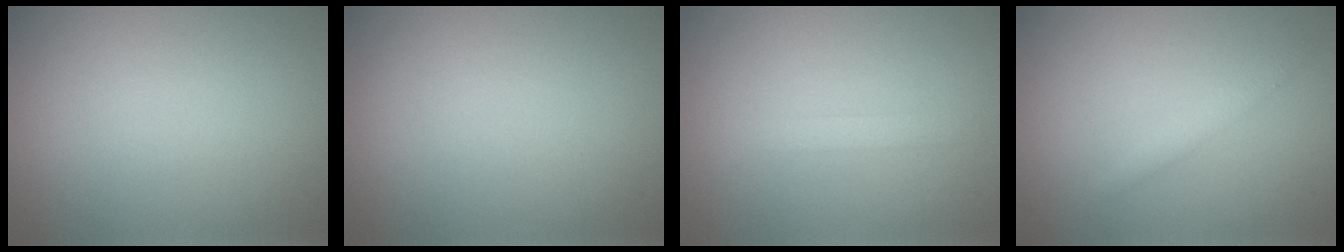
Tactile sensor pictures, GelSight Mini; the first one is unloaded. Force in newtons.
{"total": 0.0}
{"total": 1.1, "press": 1.1, "slide": 0.0}
{"total": 1.2, "press": 1.2, "slide": 0.1}